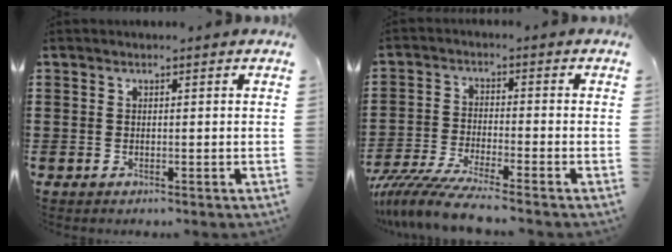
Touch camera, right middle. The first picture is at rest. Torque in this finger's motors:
{"motor_torque": [1.19, -0.15, 0.75, 0.21]}